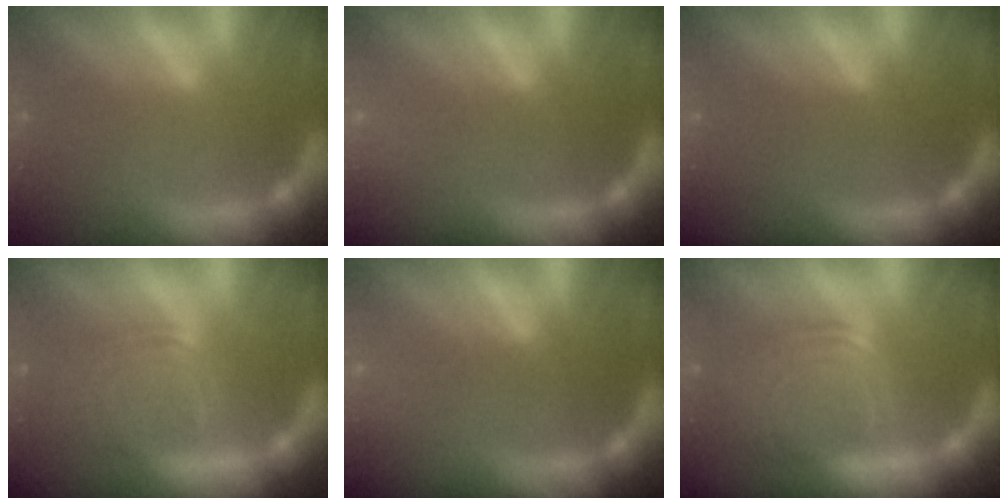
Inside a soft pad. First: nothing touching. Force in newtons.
{"total": 1.4}
{"total": 0.0}
{"total": 6.0}
{"total": 1.4}
{"total": 8.1}